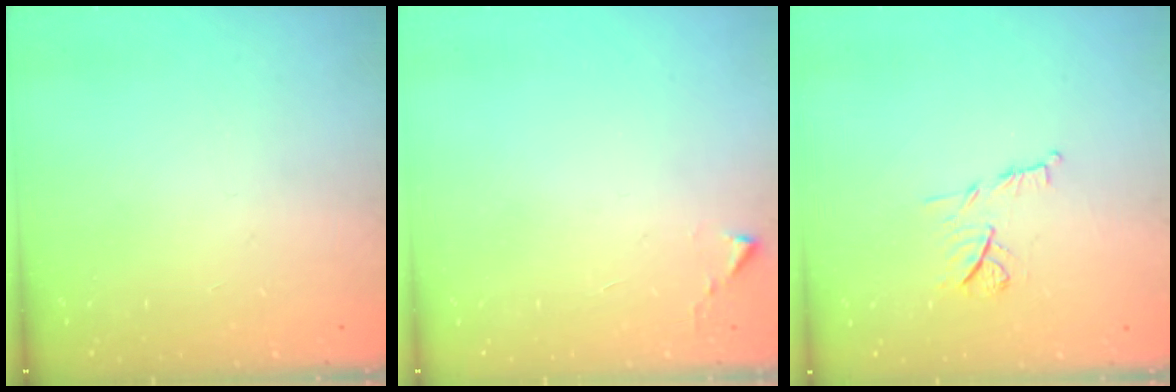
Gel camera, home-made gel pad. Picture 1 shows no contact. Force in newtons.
{"total": 2.7, "press": 2.7, "slide": 0.5}
{"total": 7.1, "press": 7.0, "slide": 1.0}